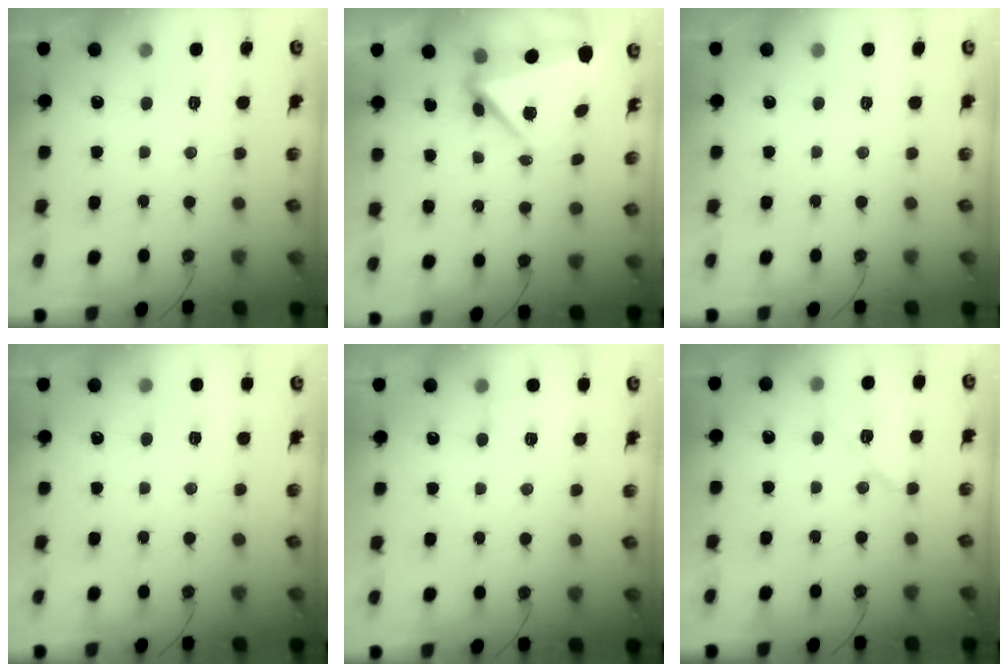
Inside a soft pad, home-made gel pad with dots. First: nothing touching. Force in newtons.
{"total": 6.1, "press": 6.0, "slide": 1.0}
{"total": 0.0}
{"total": 2.7, "press": 2.7, "slide": 0.5}
{"total": 3.9, "press": 3.7, "slide": 1.0}
{"total": 9.8, "press": 9.7, "slide": 1.1}